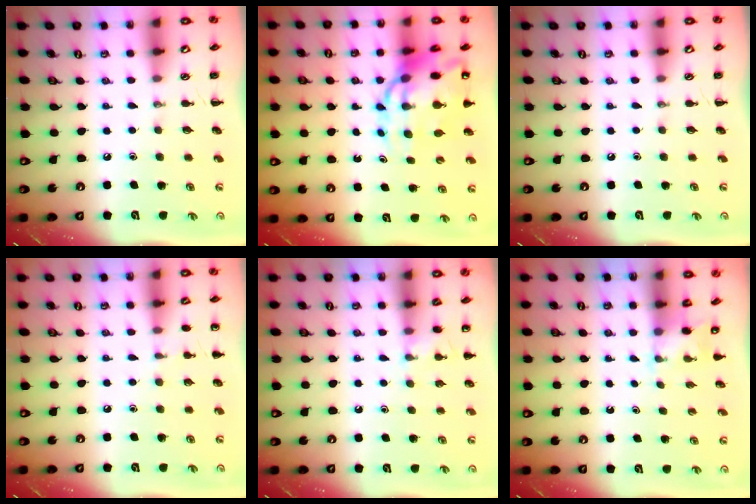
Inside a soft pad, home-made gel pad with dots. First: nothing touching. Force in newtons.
{"total": 14.2, "press": 13.6, "slide": 3.8}
{"total": 0.0}
{"total": 5.5, "press": 5.2, "slide": 1.8}
{"total": 5.5, "press": 5.1, "slide": 2.0}
{"total": 2.2, "press": 2.1, "slide": 0.7}